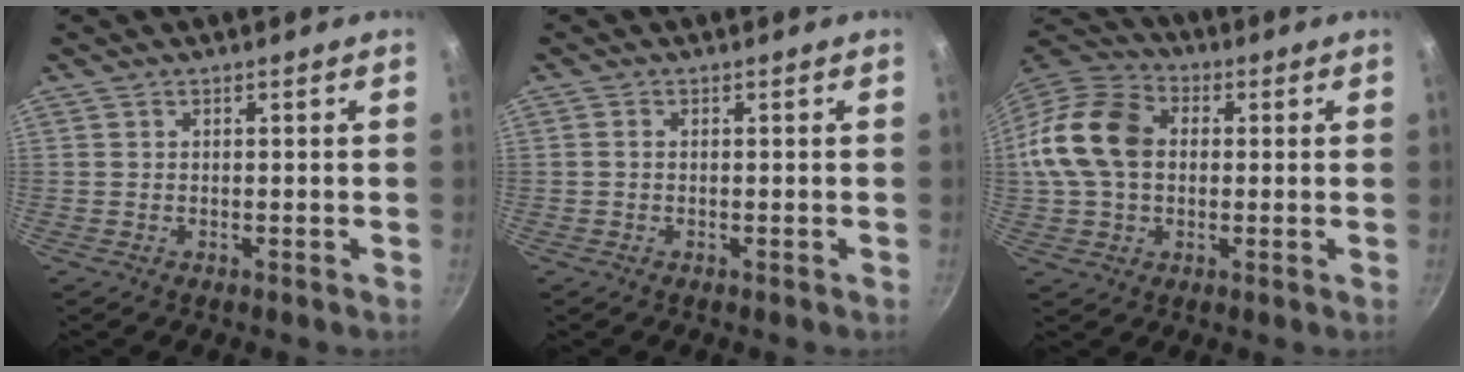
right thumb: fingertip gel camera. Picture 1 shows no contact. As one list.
[{"total": 0.8, "force": [0.0, 0.5, 0.6], "torque": [-0.011, 0.004, -0.002]}, {"total": 15.8, "force": [1.2, 11.5, 10.8], "torque": [-0.189, 0.028, 0.008]}]